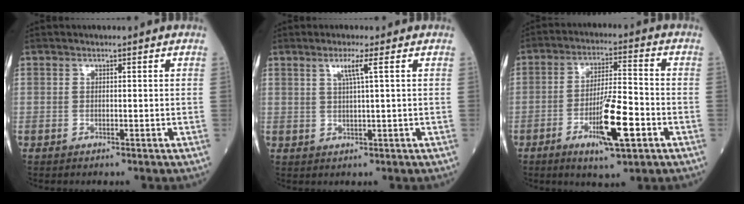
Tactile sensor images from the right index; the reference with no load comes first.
{"total": 2.9, "force": [1.3, -0.6, 2.6], "torque": [-0.051, -0.001, 0.025]}
{"total": 10.4, "force": [-4.1, 1.4, 9.5], "torque": [-0.166, -0.010, -0.069]}